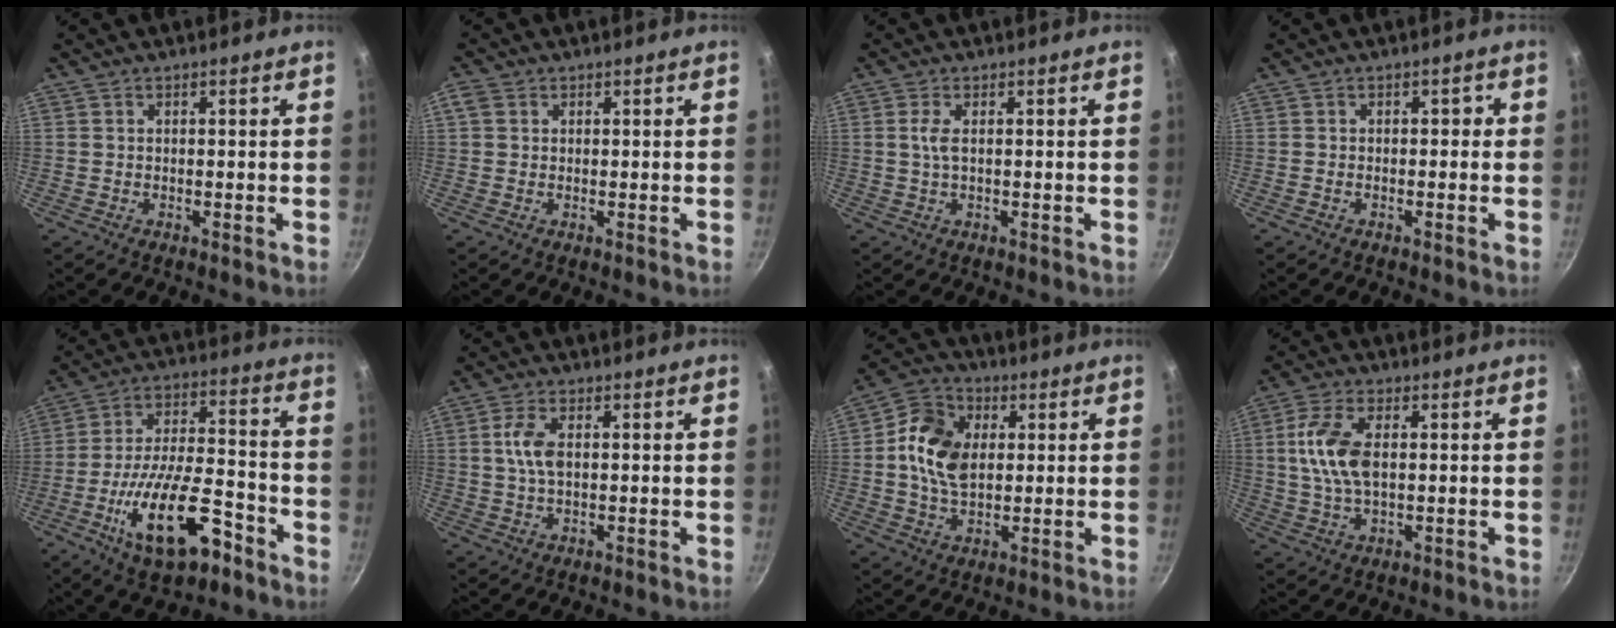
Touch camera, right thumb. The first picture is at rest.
{"total": 2.1, "force": [0.6, 1.7, 1.0], "torque": [-0.018, 0.001, 0.008]}
{"total": 2.4, "force": [0.4, 0.8, 2.2], "torque": [-0.054, 0.002, 0.009]}
{"total": 1.4, "force": [-0.5, 1.0, 0.8], "torque": [-0.003, 0.010, -0.009]}
{"total": 18.4, "force": [-8.9, 7.6, 14.2], "torque": [-0.234, 0.047, -0.152]}
{"total": 5.3, "force": [0.8, 2.8, 4.4], "torque": [-0.090, 0.006, 0.014]}
{"total": 12.2, "force": [1.7, 8.5, 8.5], "torque": [-0.132, 0.006, 0.019]}
{"total": 9.7, "force": [1.2, 5.0, 8.2], "torque": [-0.162, 0.006, 0.021]}